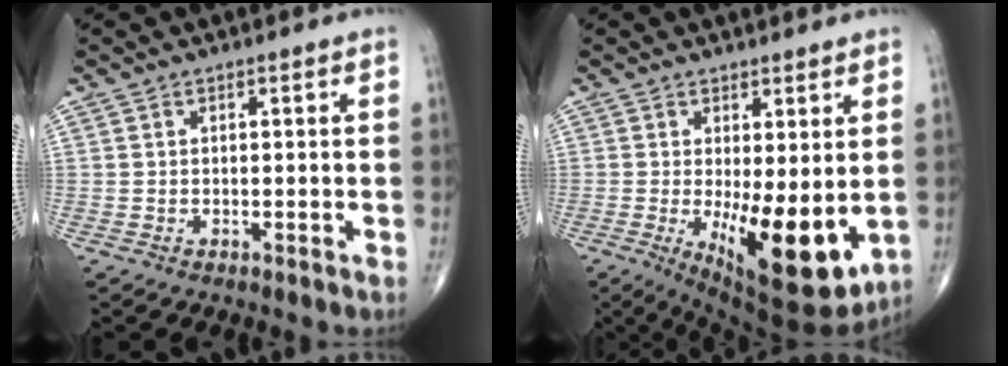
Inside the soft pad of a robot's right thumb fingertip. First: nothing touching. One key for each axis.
{"total": 14.0, "fx": -2.0, "fy": 5.0, "fz": 12.9, "tx": -0.187, "ty": -0.033, "tz": -0.011}